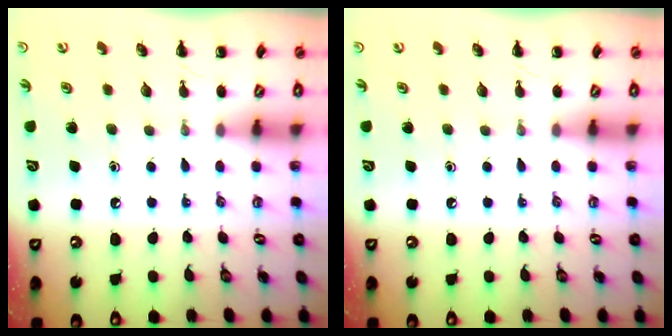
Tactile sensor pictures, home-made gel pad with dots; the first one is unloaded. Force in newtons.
{"total": 0.0}